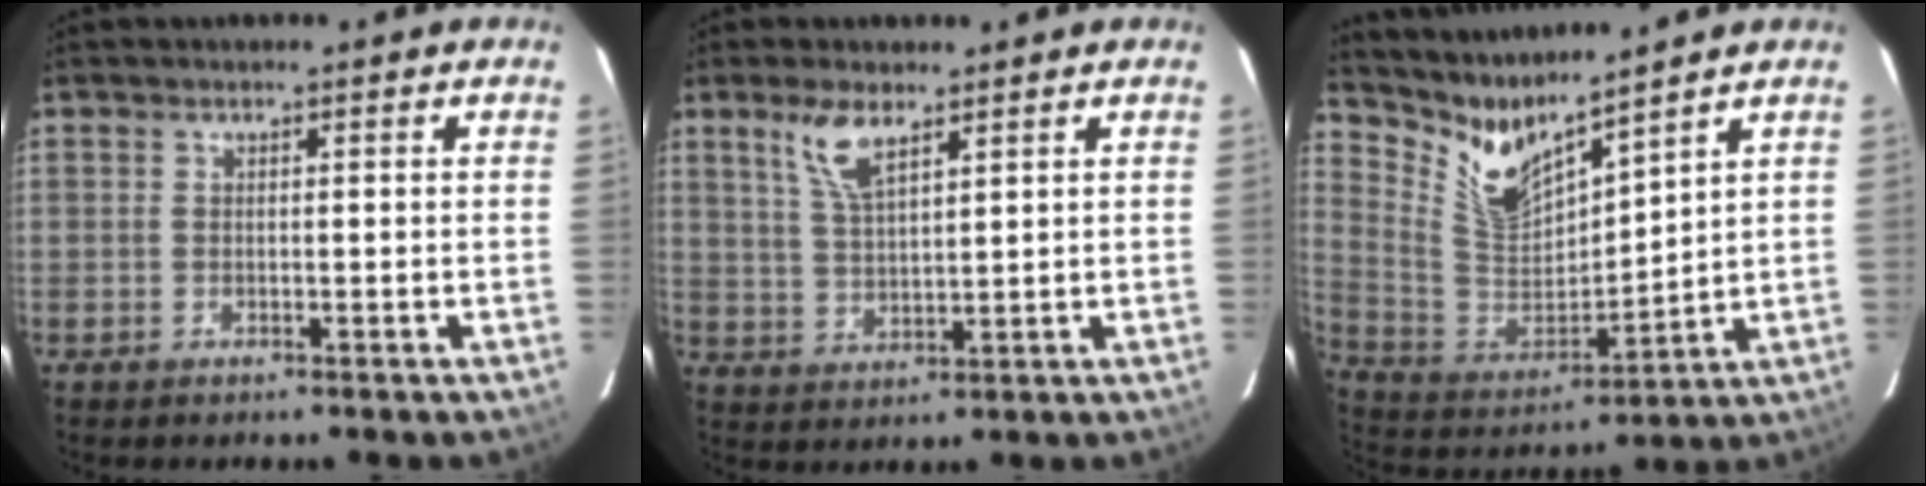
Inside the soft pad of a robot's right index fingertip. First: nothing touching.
{"total": 6.3, "force": [4.1, 2.0, 4.3], "torque": [-0.087, 0.001, 0.087]}
{"total": 10.4, "force": [9.2, 1.6, 4.6], "torque": [-0.097, -0.030, 0.193]}